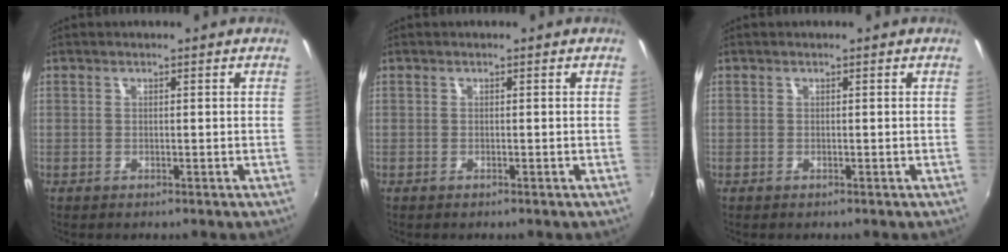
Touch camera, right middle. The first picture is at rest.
{"total": 0.0}
{"total": 0.0}